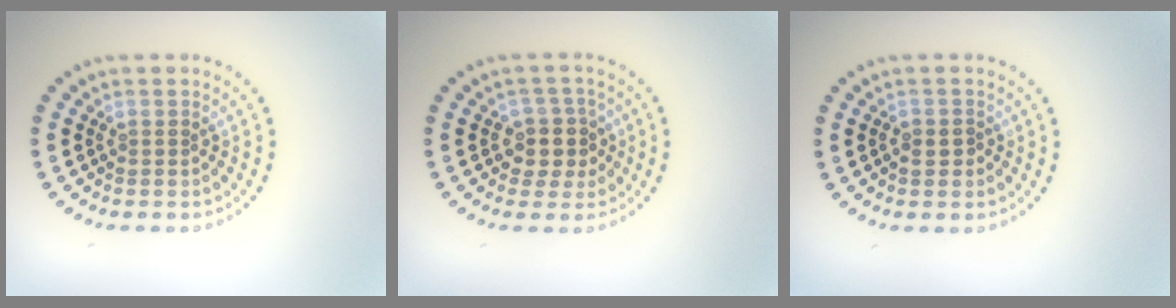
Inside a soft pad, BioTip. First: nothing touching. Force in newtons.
{"total": 2.9, "press": 2.6, "slide": 1.3}
{"total": 0.9, "press": 0.8, "slide": 0.3}